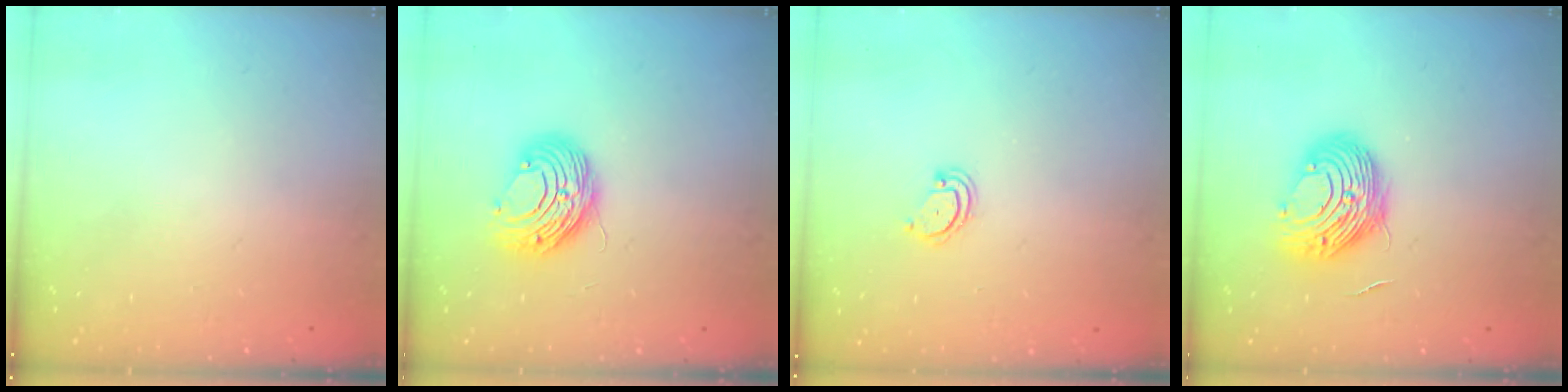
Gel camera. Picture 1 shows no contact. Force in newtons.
{"total": 8.8, "press": 8.8, "slide": 0.3}
{"total": 2.5, "press": 2.5, "slide": 0.2}
{"total": 10.4, "press": 10.4, "slide": 0.4}